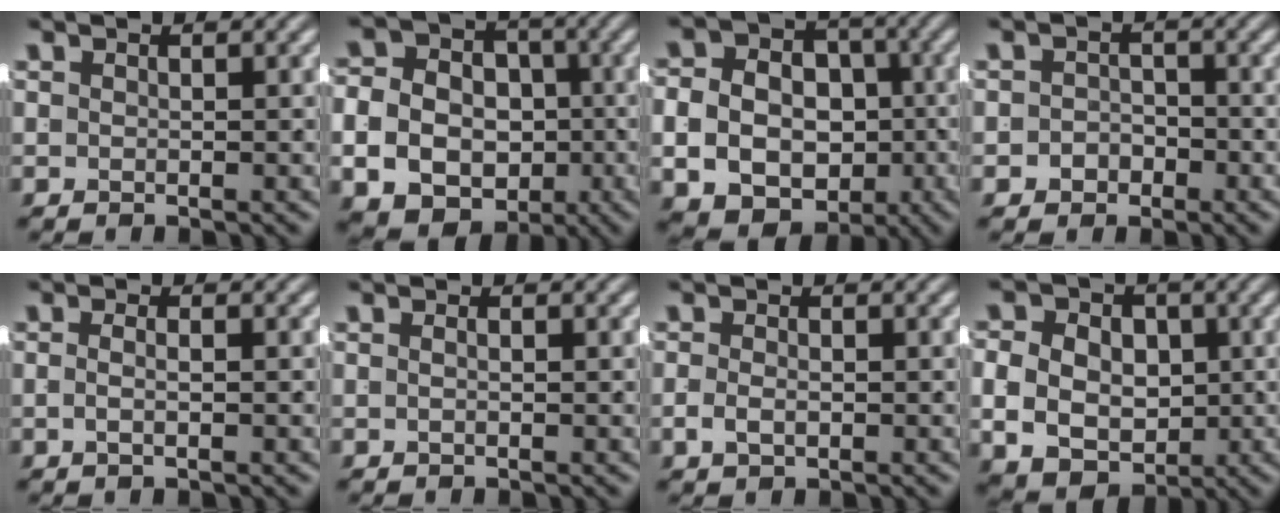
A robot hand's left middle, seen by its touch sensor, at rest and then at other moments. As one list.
[{"total": 12.6, "force": [-3.1, 10.7, 5.7], "torque": [-0.108, -0.045, -0.045]}, {"total": 12.3, "force": [-3.5, 10.2, 5.8], "torque": [-0.107, -0.047, -0.047]}, {"total": 2.8, "force": [-1.5, 2.3, 0.5], "torque": [-0.003, -0.004, -0.025]}, {"total": 1.4, "force": [-0.6, -0.2, 1.2], "torque": [-0.022, 0.003, -0.011]}, {"total": 0.6, "force": [-0.2, -0.2, 0.5], "torque": [-0.007, 0.005, -0.006]}, {"total": 1.3, "force": [-0.6, 0.6, 0.9], "torque": [-0.017, 0.001, -0.007]}, {"total": 9.0, "force": [-1.4, 7.6, 4.5], "torque": [-0.078, -0.024, -0.016]}]